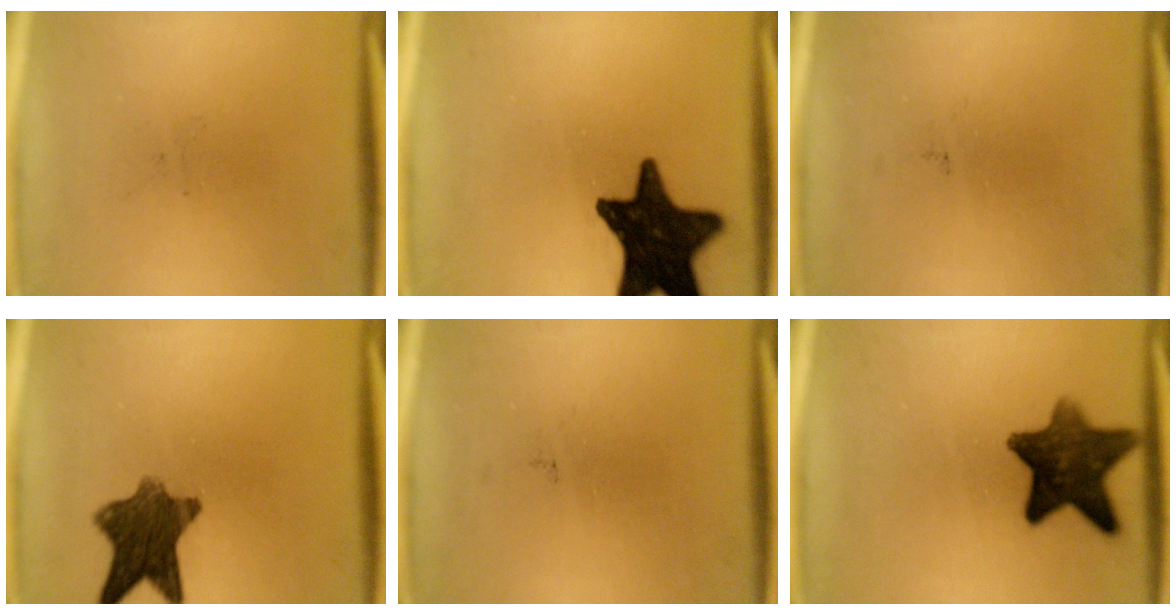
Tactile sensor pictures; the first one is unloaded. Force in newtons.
{"total": 17.3}
{"total": 0.0}
{"total": 9.5}
{"total": 0.0}
{"total": 11.4}